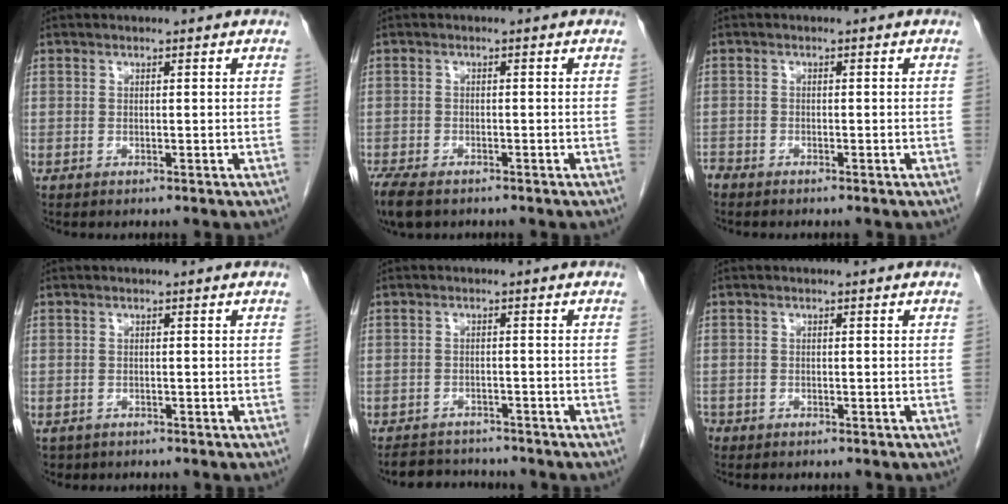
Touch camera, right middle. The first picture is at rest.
{"total": 6.9, "force": [-5.1, 2.9, 3.6], "torque": [-0.074, -0.015, -0.084]}
{"total": 1.9, "force": [-1.7, 0.6, 0.3], "torque": [-0.006, -0.002, -0.031]}
{"total": 1.8, "force": [-1.3, 1.2, 0.1], "torque": [-0.010, 0.001, -0.019]}
{"total": 5.4, "force": [-5.2, 1.5, 0.5], "torque": [-0.009, -0.004, -0.078]}
{"total": 1.7, "force": [-1.3, 1.1, 0.3], "torque": [-0.012, 0.000, -0.023]}